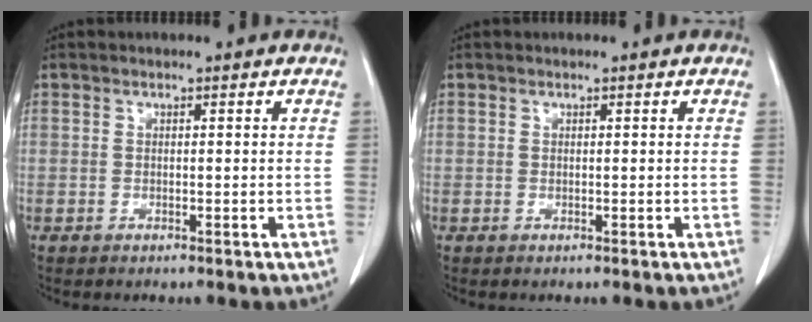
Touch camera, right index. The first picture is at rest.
{"total": 0.0}